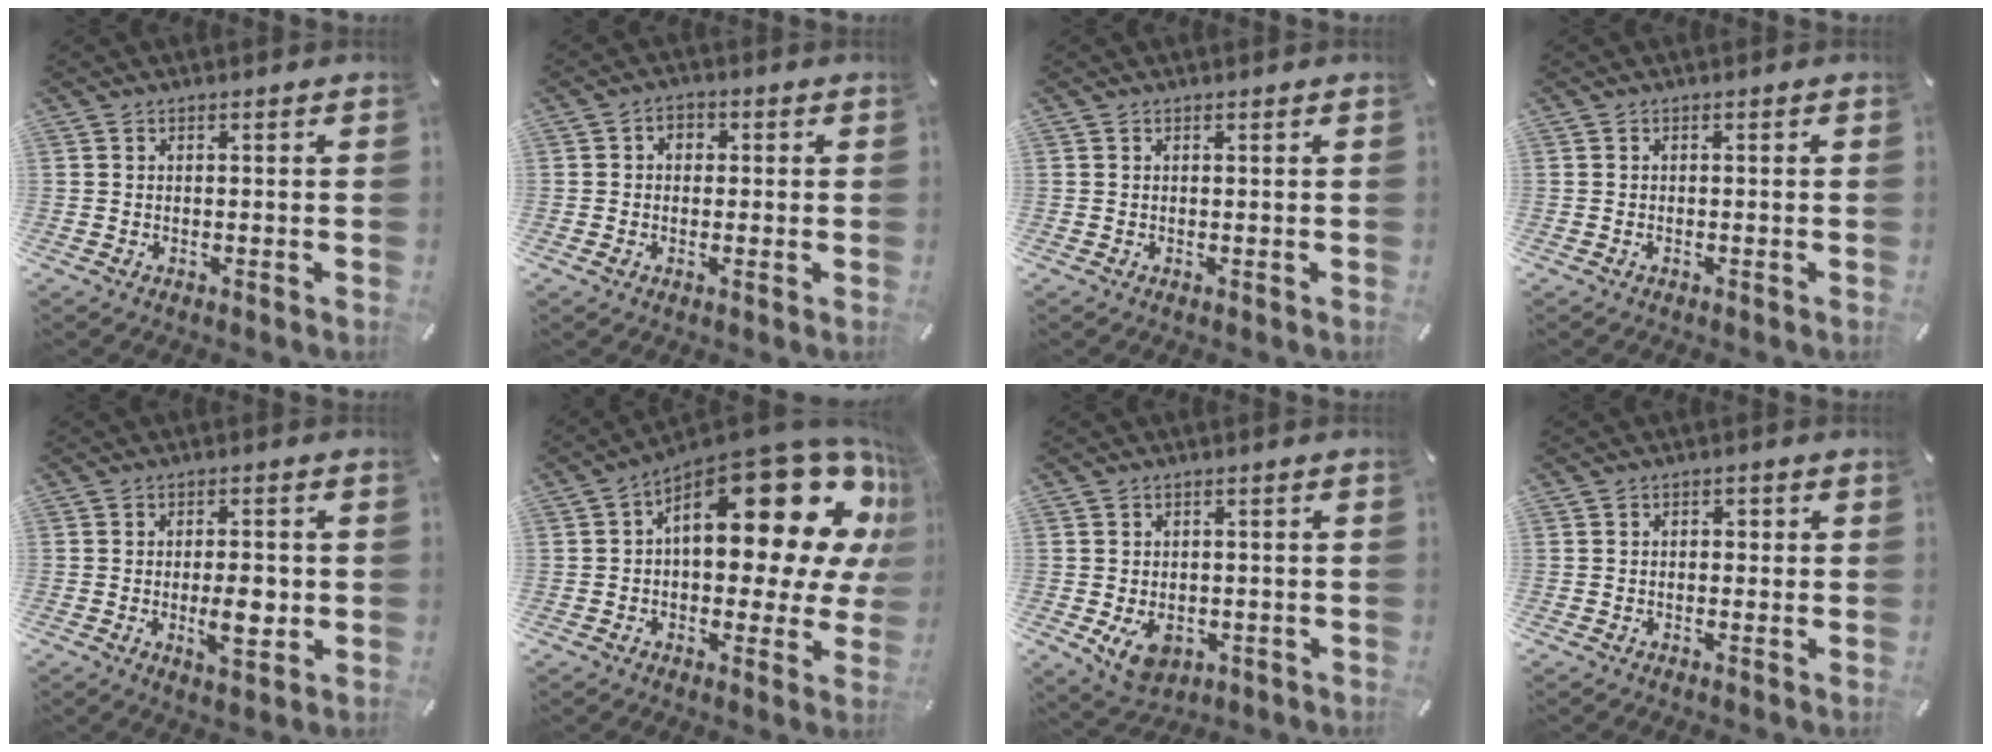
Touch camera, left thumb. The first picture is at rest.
{"total": 3.1, "force": [-0.5, 2.5, 1.8], "torque": [-0.016, 0.005, -0.014]}
{"total": 0.0}
{"total": 0.5, "force": [-0.3, 0.2, 0.4], "torque": [-0.009, -0.002, -0.006]}
{"total": 7.6, "force": [-1.0, 3.5, 6.7], "torque": [-0.099, -0.009, -0.018]}
{"total": 26.2, "force": [10.1, 12.4, 20.7], "torque": [-0.271, -0.085, 0.174]}
{"total": 6.7, "force": [-2.0, 4.9, 4.1], "torque": [-0.066, -0.001, -0.038]}
{"total": 1.6, "force": [-0.4, 1.3, 0.8], "torque": [-0.016, 0.008, -0.011]}